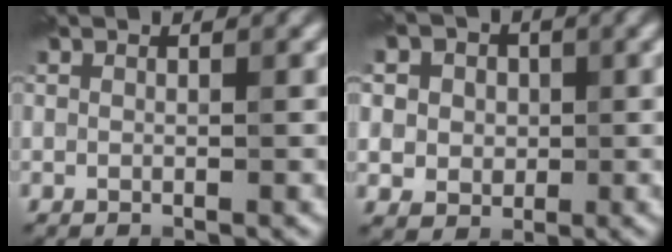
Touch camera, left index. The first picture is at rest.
{"total": 8.4, "force": [2.8, 6.8, 3.9], "torque": [-0.070, 0.031, 0.013]}